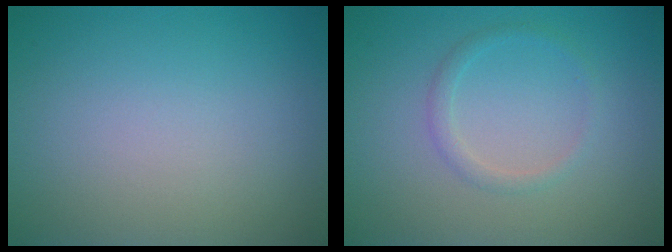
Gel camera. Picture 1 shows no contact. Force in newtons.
{"total": 1.3, "press": 1.3, "slide": 0.1}